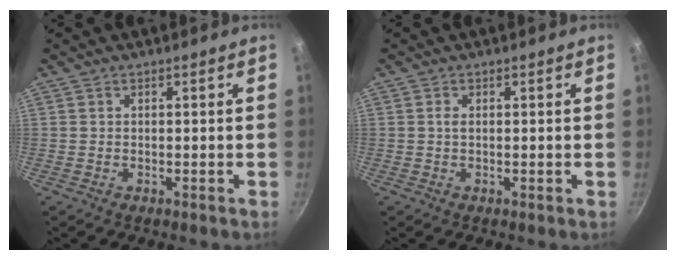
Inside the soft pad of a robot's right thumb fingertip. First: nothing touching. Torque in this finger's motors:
{"motor_torque": [1.78, 1.13, 0.00, 0.08, -0.06]}